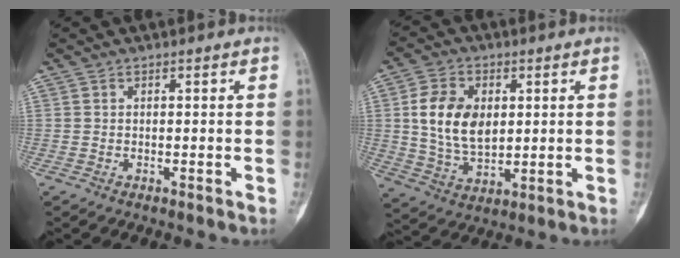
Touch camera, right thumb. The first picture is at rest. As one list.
[{"total": 12.1, "force": [2.2, 7.9, 8.9], "torque": [-0.147, -0.012, 0.045]}]